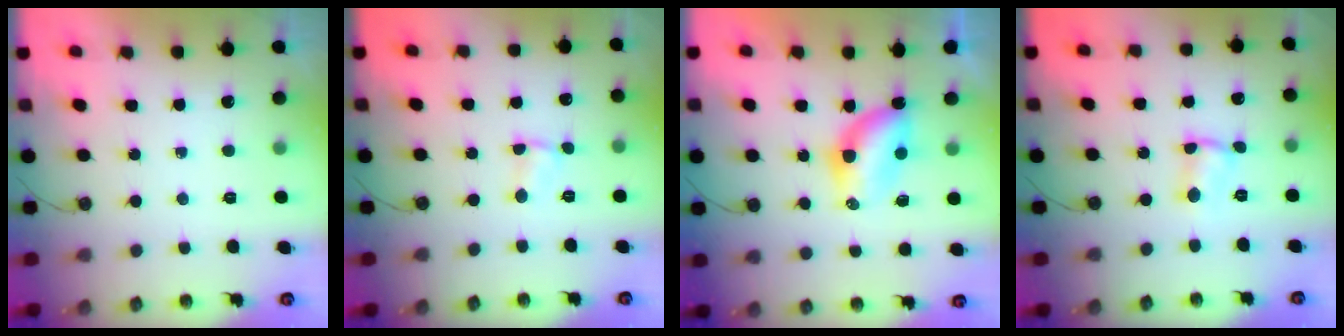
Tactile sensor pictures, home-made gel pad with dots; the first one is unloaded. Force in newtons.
{"total": 1.5, "press": 1.5, "slide": 0.2}
{"total": 6.3, "press": 6.3, "slide": 0.2}
{"total": 2.2, "press": 2.2, "slide": 0.1}